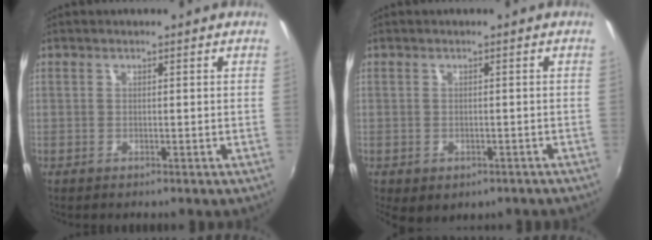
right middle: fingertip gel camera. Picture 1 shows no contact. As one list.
[{"total": 3.9, "force": [-1.9, 2.6, 2.2], "torque": [-0.043, -0.015, -0.018]}]